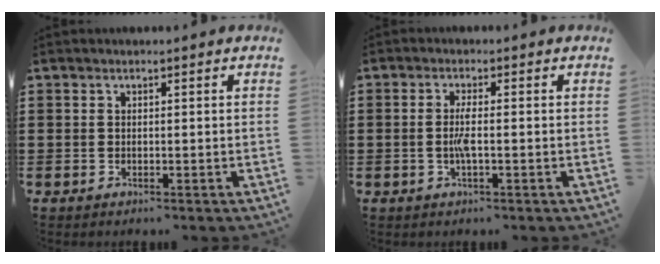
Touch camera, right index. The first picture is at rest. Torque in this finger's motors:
{"motor_torque": [0.76, -0.30, 0.14, 0.13]}